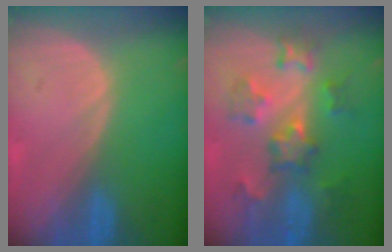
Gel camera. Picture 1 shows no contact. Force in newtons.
{"total": 7.2, "press": 7.2, "slide": 0.5}